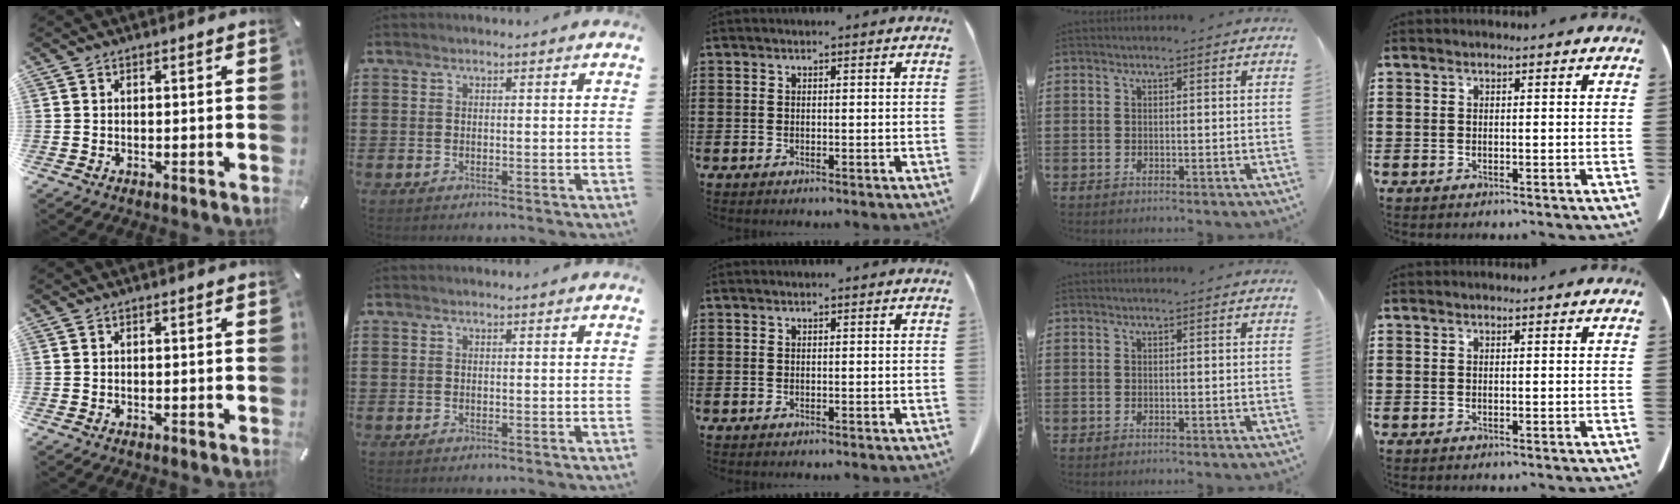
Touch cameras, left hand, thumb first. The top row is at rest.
{}